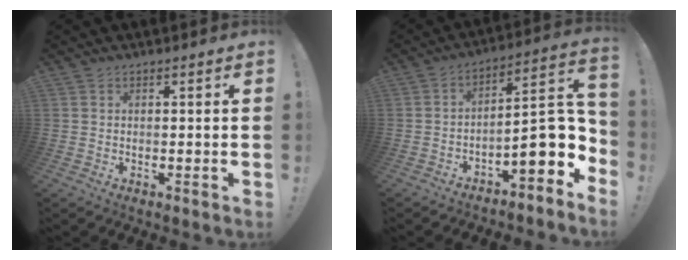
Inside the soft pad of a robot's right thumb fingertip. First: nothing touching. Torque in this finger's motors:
{"motor_torque": [0.74, -0.34, 0.10, -0.18, 0.22]}